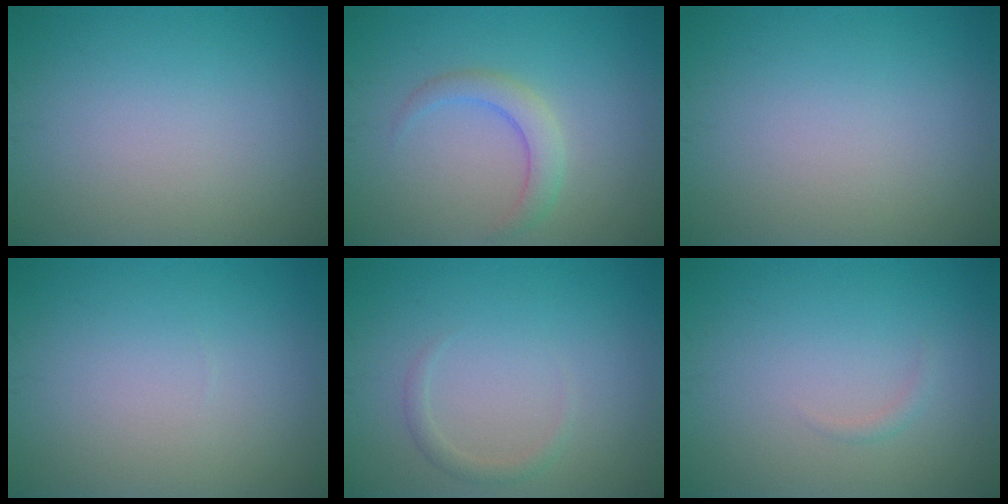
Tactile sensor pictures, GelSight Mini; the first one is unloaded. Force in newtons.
{"total": 2.3, "press": 2.3, "slide": 0.0}
{"total": 0.0}
{"total": 0.0}
{"total": 1.1, "press": 1.1, "slide": 0.1}
{"total": 0.6, "press": 0.6, "slide": 0.0}